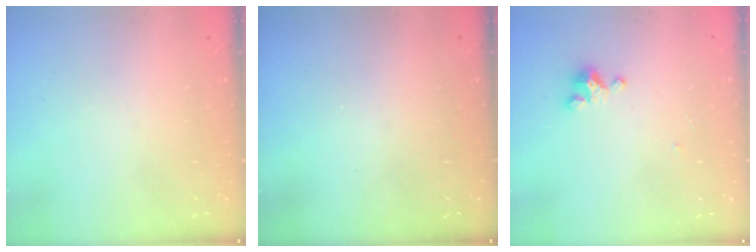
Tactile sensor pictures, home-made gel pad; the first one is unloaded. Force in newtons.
{"total": 0.0}
{"total": 3.3, "press": 3.3, "slide": 0.3}